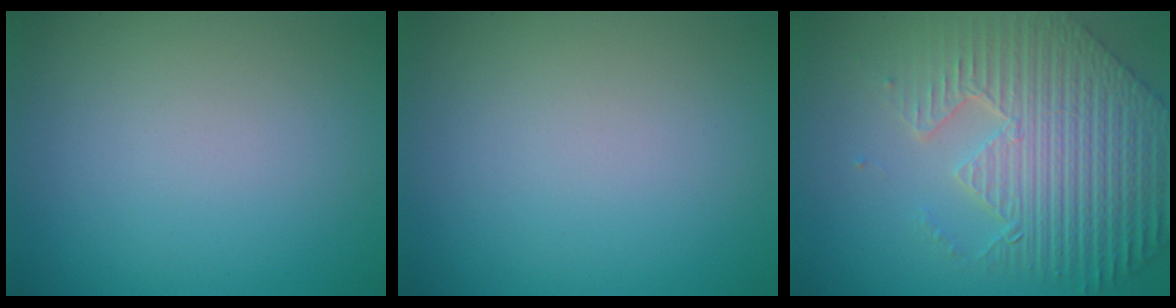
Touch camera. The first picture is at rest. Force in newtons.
{"total": 0.0}
{"total": 8.9, "press": 6.3, "slide": 6.2}